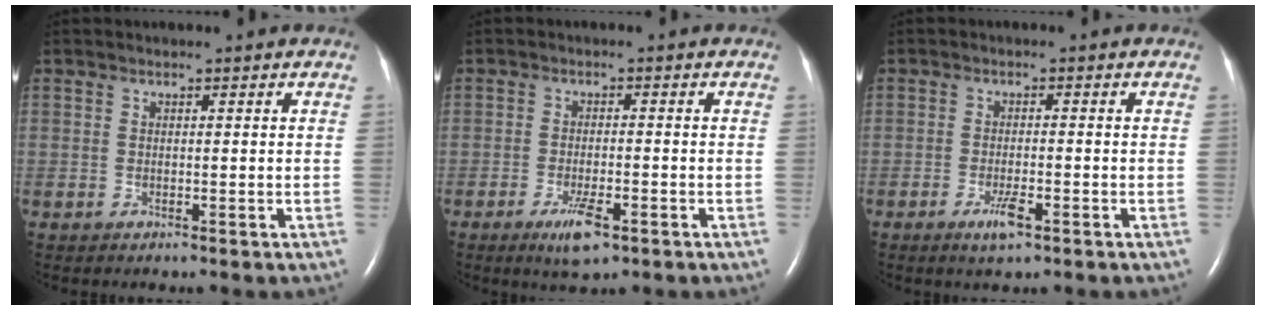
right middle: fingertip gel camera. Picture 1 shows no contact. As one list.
[{"total": 4.7, "force": [-2.7, 1.0, 3.7], "torque": [-0.072, -0.006, -0.042]}, {"total": 3.1, "force": [-1.8, 0.5, 2.5], "torque": [-0.050, -0.004, -0.031]}]